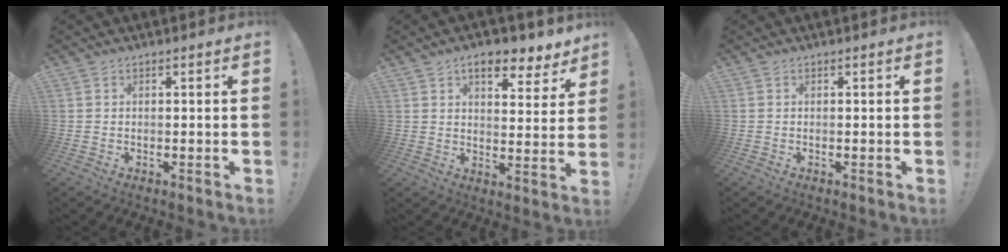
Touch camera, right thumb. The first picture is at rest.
{"total": 8.7, "force": [6.2, 3.2, 5.3], "torque": [-0.066, -0.041, 0.106]}
{"total": 0.0}